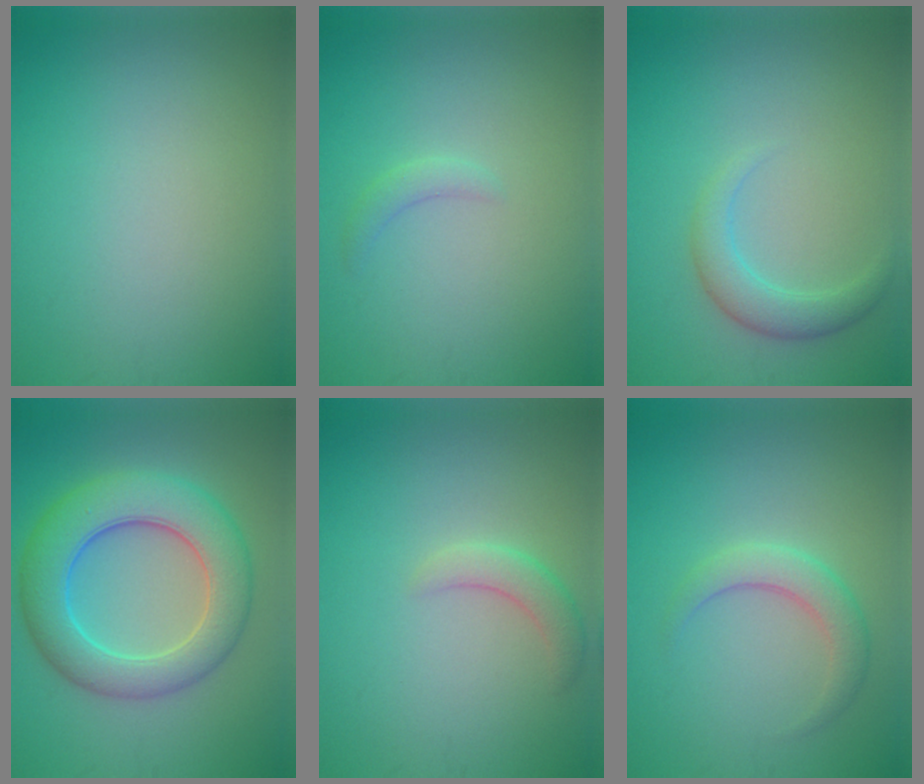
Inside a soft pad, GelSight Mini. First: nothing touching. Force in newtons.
{"total": 1.2, "press": 1.2, "slide": 0.1}
{"total": 2.8, "press": 2.8, "slide": 0.2}
{"total": 8.5, "press": 8.5, "slide": 0.1}
{"total": 2.2, "press": 2.2, "slide": 0.1}
{"total": 2.8, "press": 2.8, "slide": 0.1}